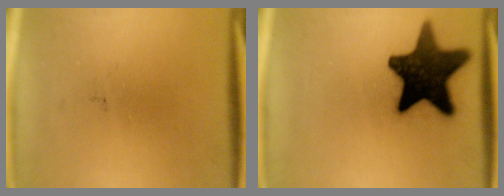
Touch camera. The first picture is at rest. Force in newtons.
{"total": 17.3}